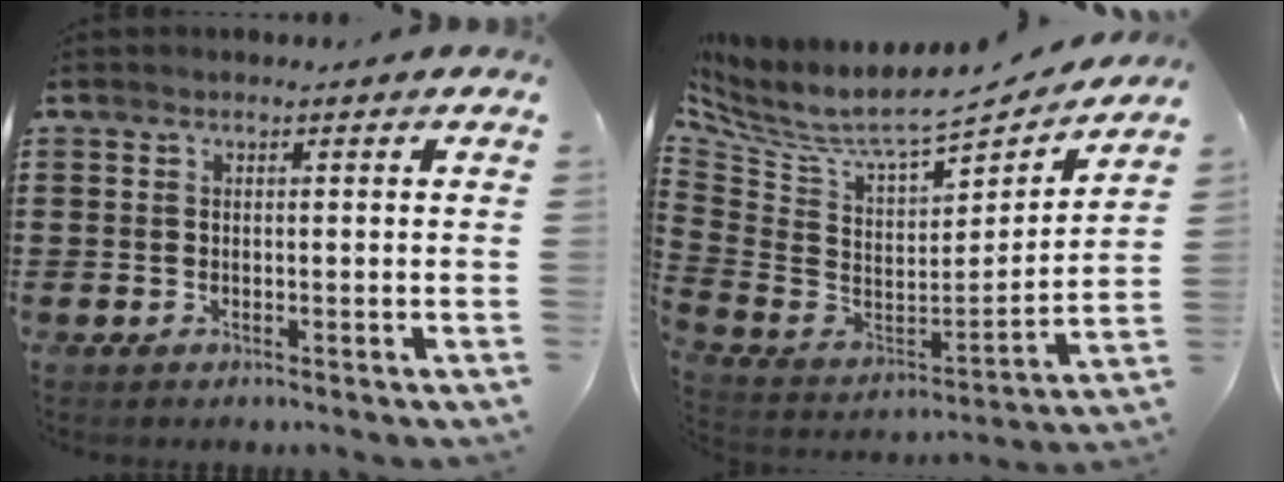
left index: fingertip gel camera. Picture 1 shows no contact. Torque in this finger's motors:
{"motor_torque": [2.14, 0.00, 0.89, 0.21]}